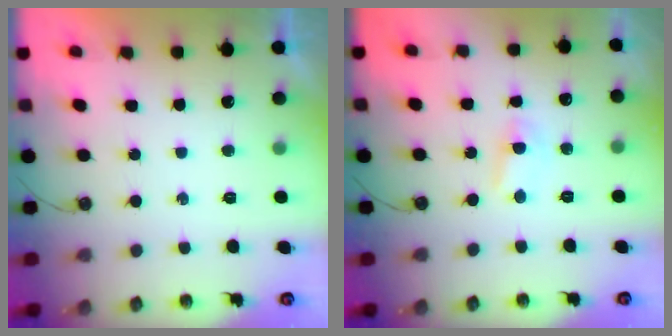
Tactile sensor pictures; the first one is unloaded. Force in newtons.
{"total": 3.5, "press": 3.5, "slide": 0.4}